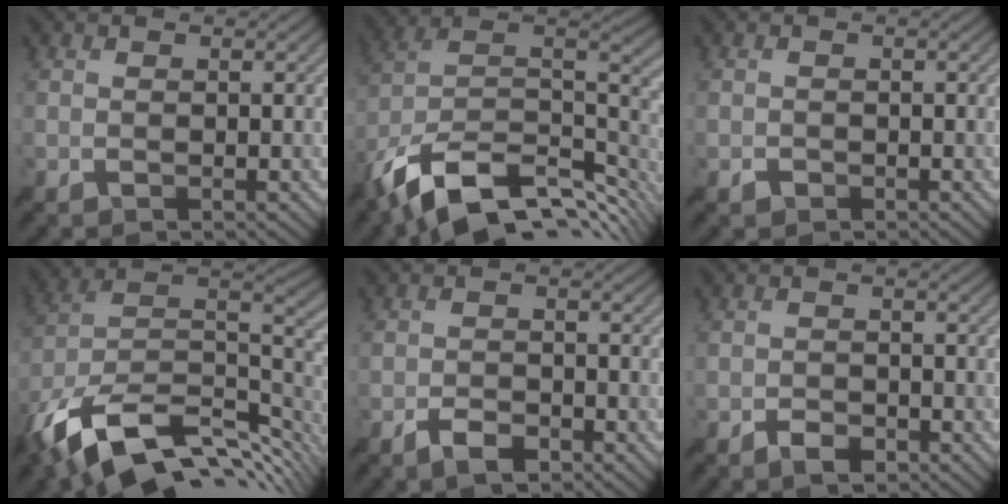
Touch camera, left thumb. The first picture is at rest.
{"total": 15.5, "force": [-8.6, 8.0, 10.1], "torque": [-0.237, -0.022, -0.143]}
{"total": 0.8, "force": [-0.6, 0.5, -0.1], "torque": [0.005, -0.001, -0.010]}
{"total": 16.3, "force": [-7.7, 8.9, 11.2], "torque": [-0.258, -0.022, -0.126]}
{"total": 2.9, "force": [-2.3, 1.1, 1.4], "torque": [-0.028, -0.002, -0.043]}
{"total": 2.2, "force": [-1.8, 0.9, 0.9], "torque": [-0.014, -0.002, -0.033]}